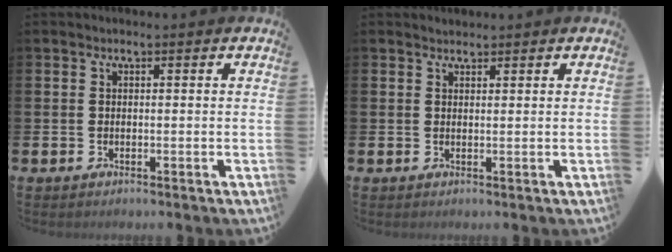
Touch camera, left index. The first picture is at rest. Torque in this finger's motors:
{"motor_torque": [0.04, 0.01, -0.11, -0.01]}